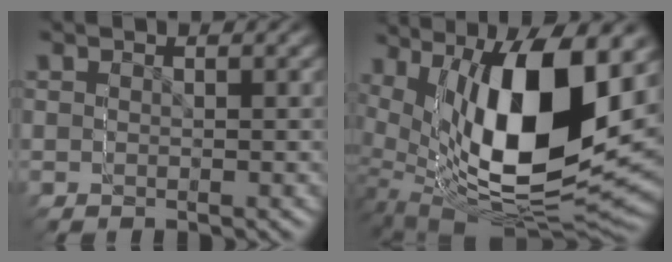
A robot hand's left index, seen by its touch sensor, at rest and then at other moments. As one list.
[{"total": 16.5, "force": [1.9, 10.8, 12.3], "torque": [-0.258, -0.016, 0.041]}]